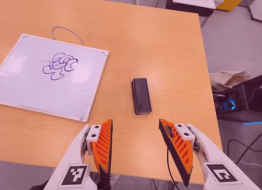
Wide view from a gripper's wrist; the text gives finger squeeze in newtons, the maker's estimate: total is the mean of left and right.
{"total": 0.0}